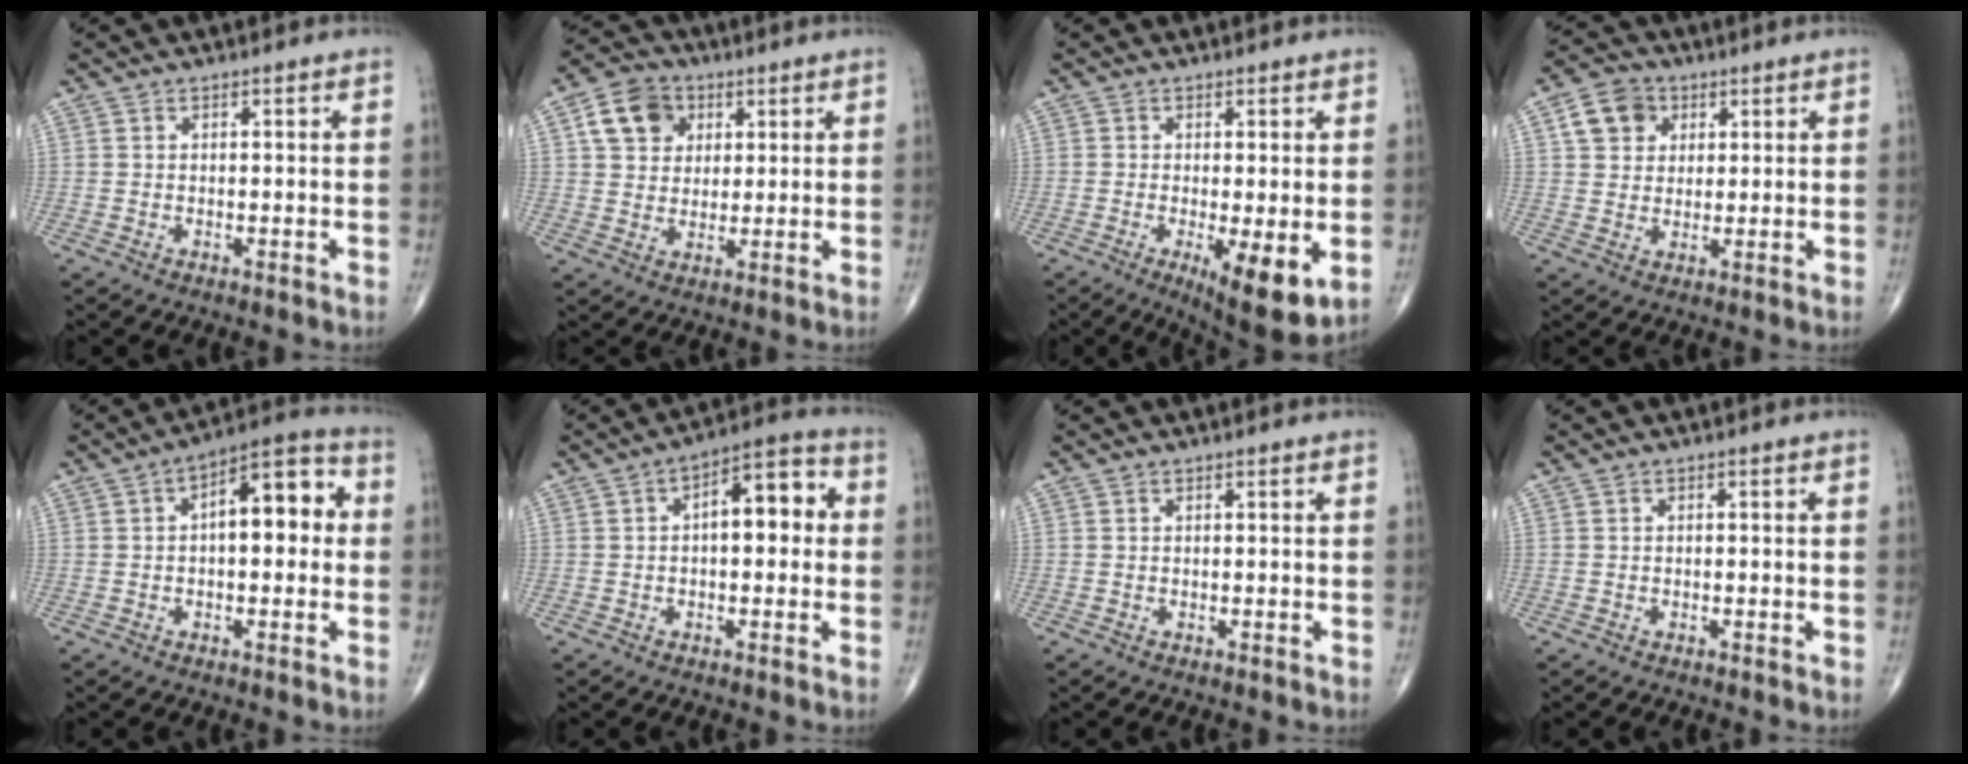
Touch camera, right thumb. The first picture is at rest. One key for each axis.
{"total": 9.0, "fx": 3.2, "fy": 7.2, "fz": 4.3, "tx": -0.053, "ty": -0.003, "tz": 0.052}
{"total": 9.6, "fx": -2.3, "fy": 2.9, "fz": 8.8, "tx": -0.131, "ty": -0.025, "tz": -0.031}
{"total": 7.2, "fx": 2.6, "fy": 5.9, "fz": 3.3, "tx": -0.034, "ty": -0.001, "tz": 0.042}
{"total": 11.5, "fx": 1.2, "fy": 5.4, "fz": 10.1, "tx": -0.118, "ty": 0.033, "tz": 0.007}
{"total": 9.9, "fx": 1.0, "fy": 4.7, "fz": 8.6, "tx": -0.098, "ty": 0.030, "tz": 0.004}
{"total": 0.0}
{"total": 0.0}